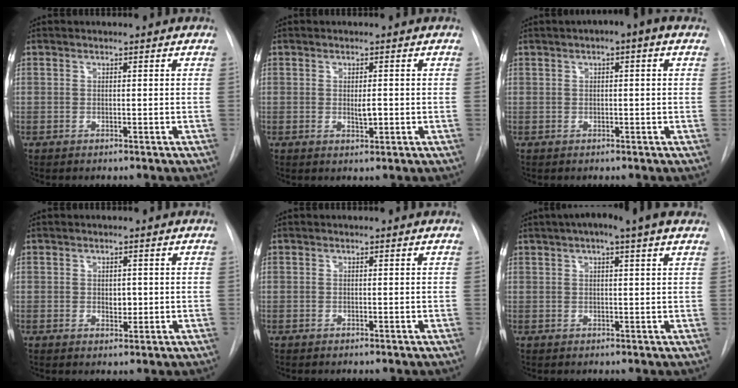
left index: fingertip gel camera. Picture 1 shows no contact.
{"total": 1.8, "force": [-0.1, 0.5, 1.7], "torque": [-0.031, -0.004, 0.000]}
{"total": 3.5, "force": [1.5, 0.6, 3.2], "torque": [-0.047, 0.017, 0.016]}
{"total": 1.8, "force": [0.1, 1.2, 1.4], "torque": [-0.021, -0.004, 0.005]}
{"total": 0.0}
{"total": 9.4, "force": [6.5, 1.2, 6.6], "torque": [-0.104, 0.039, 0.085]}